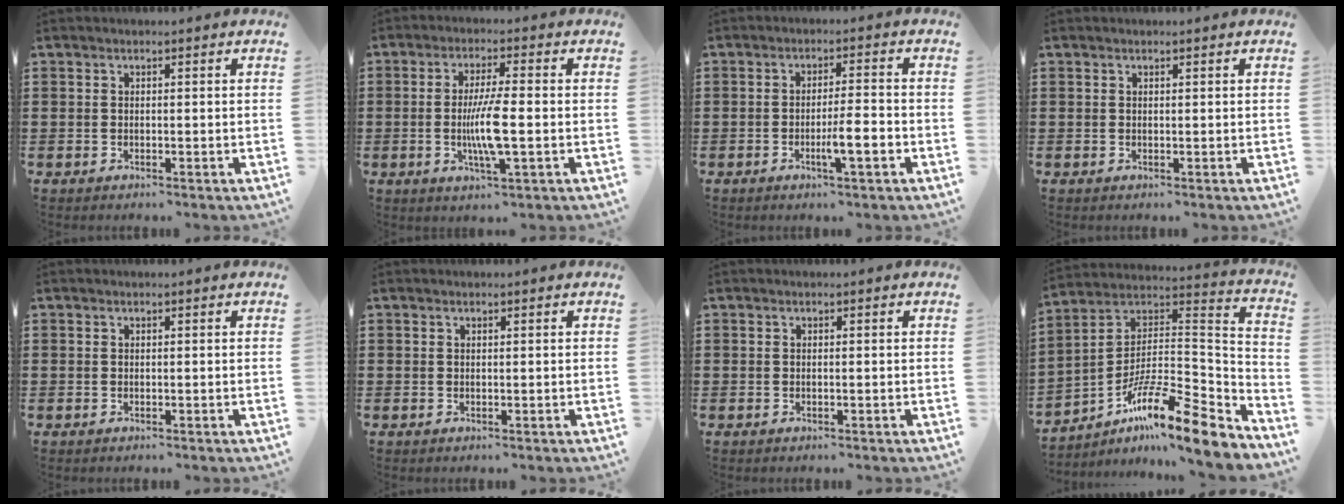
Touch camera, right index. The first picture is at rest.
{"total": 7.2, "force": [-1.2, 1.1, 7.0], "torque": [-0.140, -0.011, -0.027]}
{"total": 5.0, "force": [-1.9, 0.6, 4.6], "torque": [-0.075, -0.003, -0.033]}
{"total": 0.0}
{"total": 0.0}
{"total": 0.0}
{"total": 0.0}
{"total": 13.6, "force": [-9.6, 2.1, 9.4], "torque": [-0.151, 0.006, -0.182]}